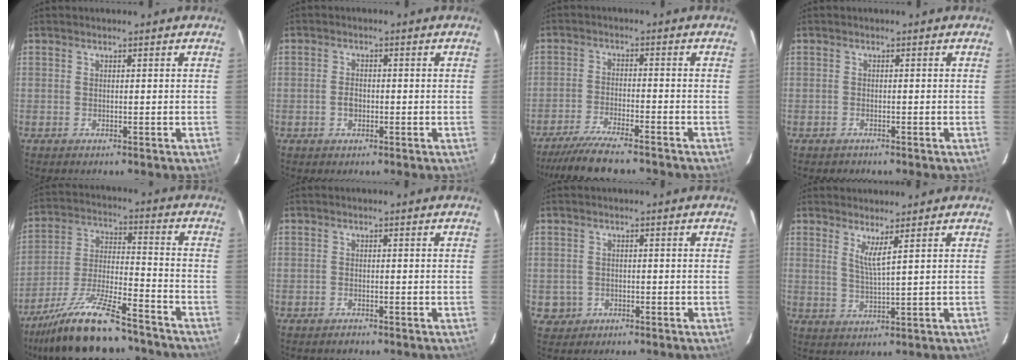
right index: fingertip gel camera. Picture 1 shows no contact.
{"total": 2.4, "force": [-0.6, 1.7, 1.6], "torque": [-0.031, 0.003, -0.012]}
{"total": 11.2, "force": [-9.7, 1.8, 5.3], "torque": [-0.124, -0.020, -0.162]}
{"total": 1.0, "force": [-0.8, 0.6, 0.0], "torque": [-0.003, 0.004, -0.012]}
{"total": 18.3, "force": [-14.7, 3.9, 10.3], "torque": [-0.209, -0.020, -0.249]}
{"total": 1.2, "force": [-1.0, 0.5, 0.1], "torque": [-0.006, 0.003, -0.018]}
{"total": 3.0, "force": [-0.8, 2.8, 0.2], "torque": [-0.011, 0.008, -0.007]}
{"total": 3.2, "force": [1.9, -0.5, 2.5], "torque": [-0.051, -0.012, 0.033]}